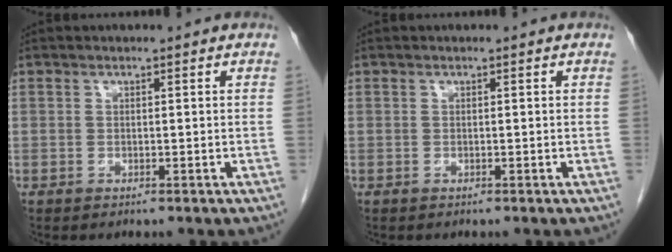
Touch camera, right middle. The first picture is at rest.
{"total": 0.0}